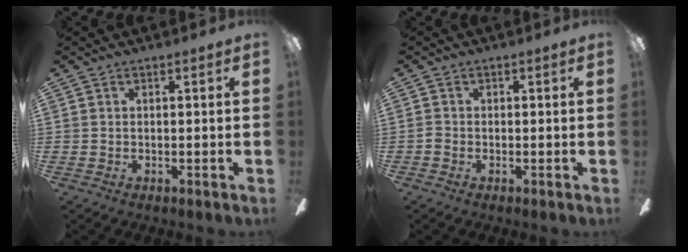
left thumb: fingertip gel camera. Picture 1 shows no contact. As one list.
[{"total": 1.1, "force": [-0.7, 0.7, 0.4], "torque": [-0.007, 0.004, -0.014]}]